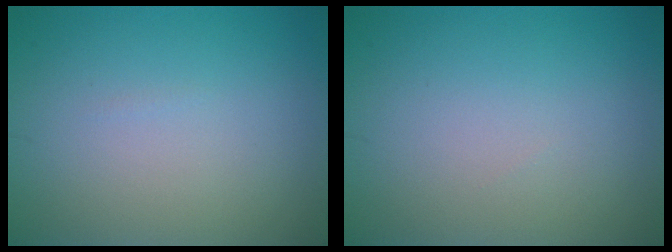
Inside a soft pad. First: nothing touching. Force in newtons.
{"total": 0.0}